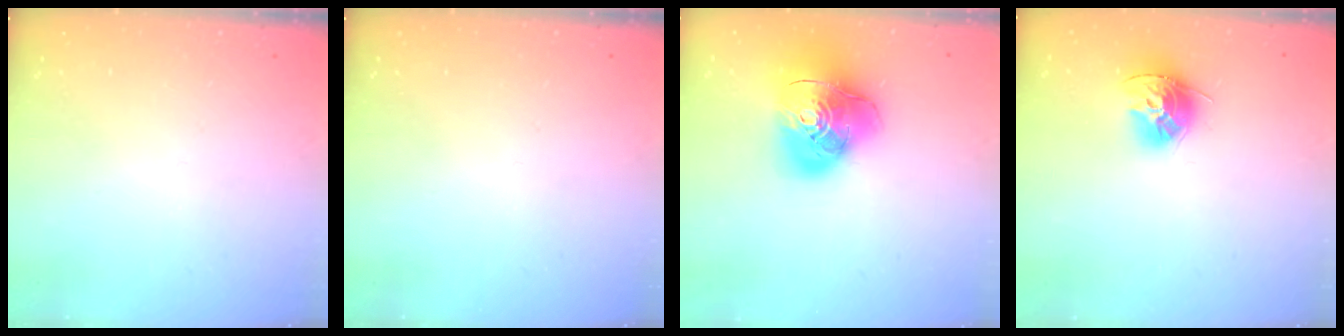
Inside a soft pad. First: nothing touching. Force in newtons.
{"total": 0.0}
{"total": 19.4, "press": 19.2, "slide": 2.5}
{"total": 12.6, "press": 12.5, "slide": 1.2}